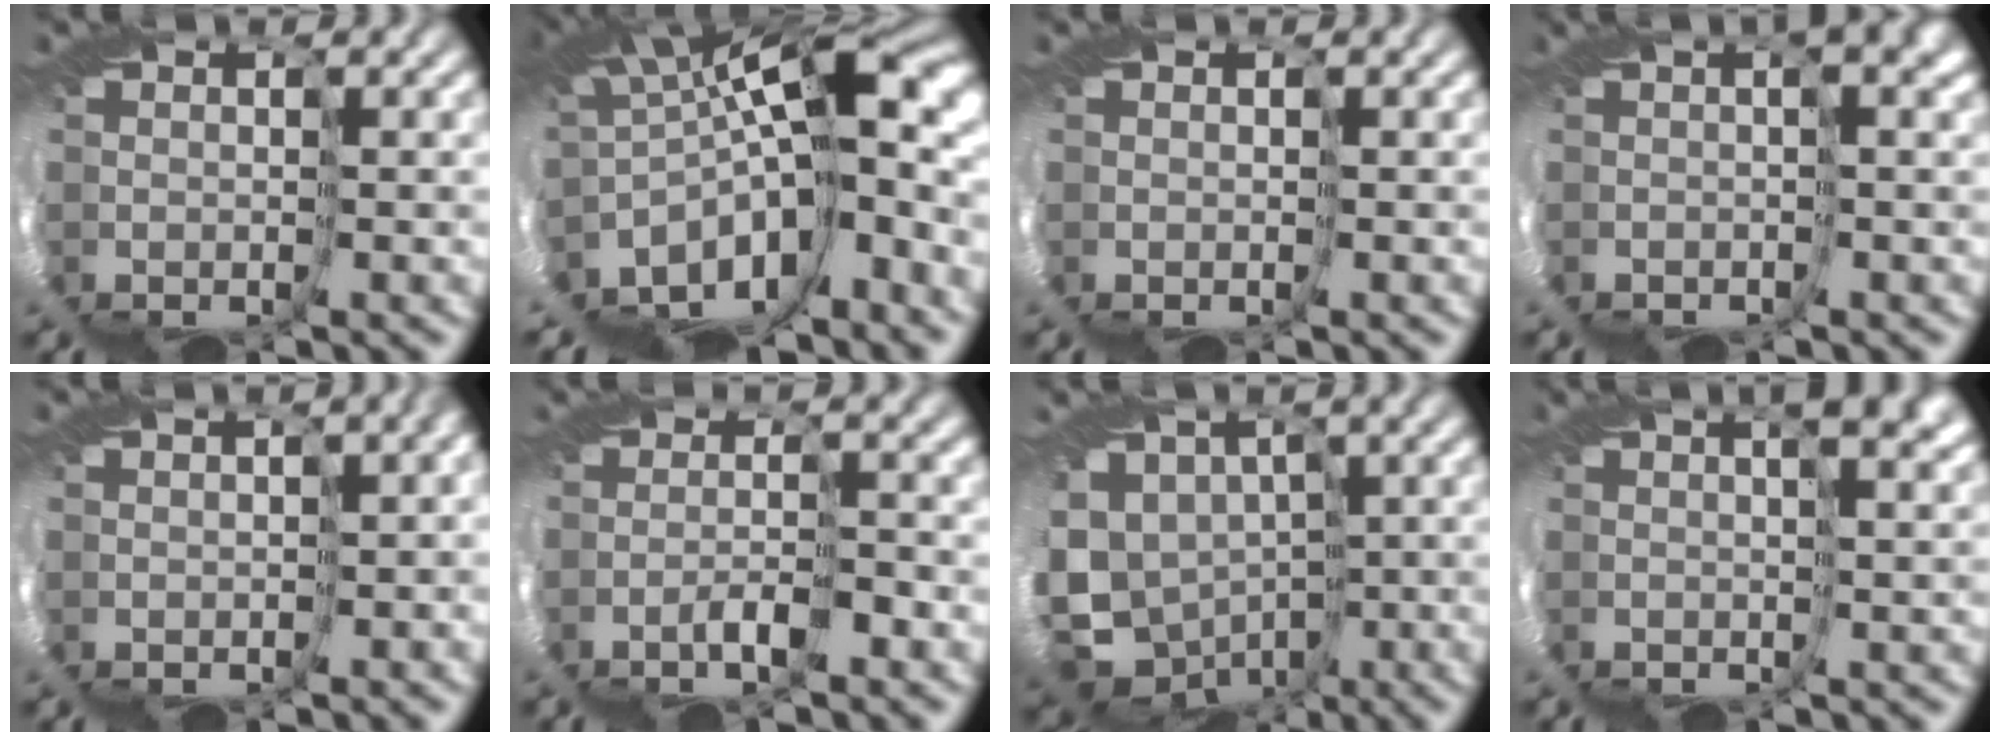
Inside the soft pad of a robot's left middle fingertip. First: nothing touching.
{"total": 8.8, "force": [-2.8, 0.8, 8.3], "torque": [-0.148, -0.015, -0.042]}
{"total": 0.0}
{"total": 2.6, "force": [-0.2, -2.6, -0.2], "torque": [0.003, -0.012, 0.009]}
{"total": 2.4, "force": [-0.8, 1.1, 2.0], "torque": [-0.032, 0.006, 0.009]}
{"total": 4.7, "force": [0.2, -4.3, -2.1], "torque": [0.023, 0.003, -0.005]}
{"total": 4.5, "force": [-1.1, 4.3, 0.6], "torque": [-0.055, -0.020, -0.018]}
{"total": 3.3, "force": [2.0, -1.5, 2.0], "torque": [-0.031, 0.003, 0.041]}